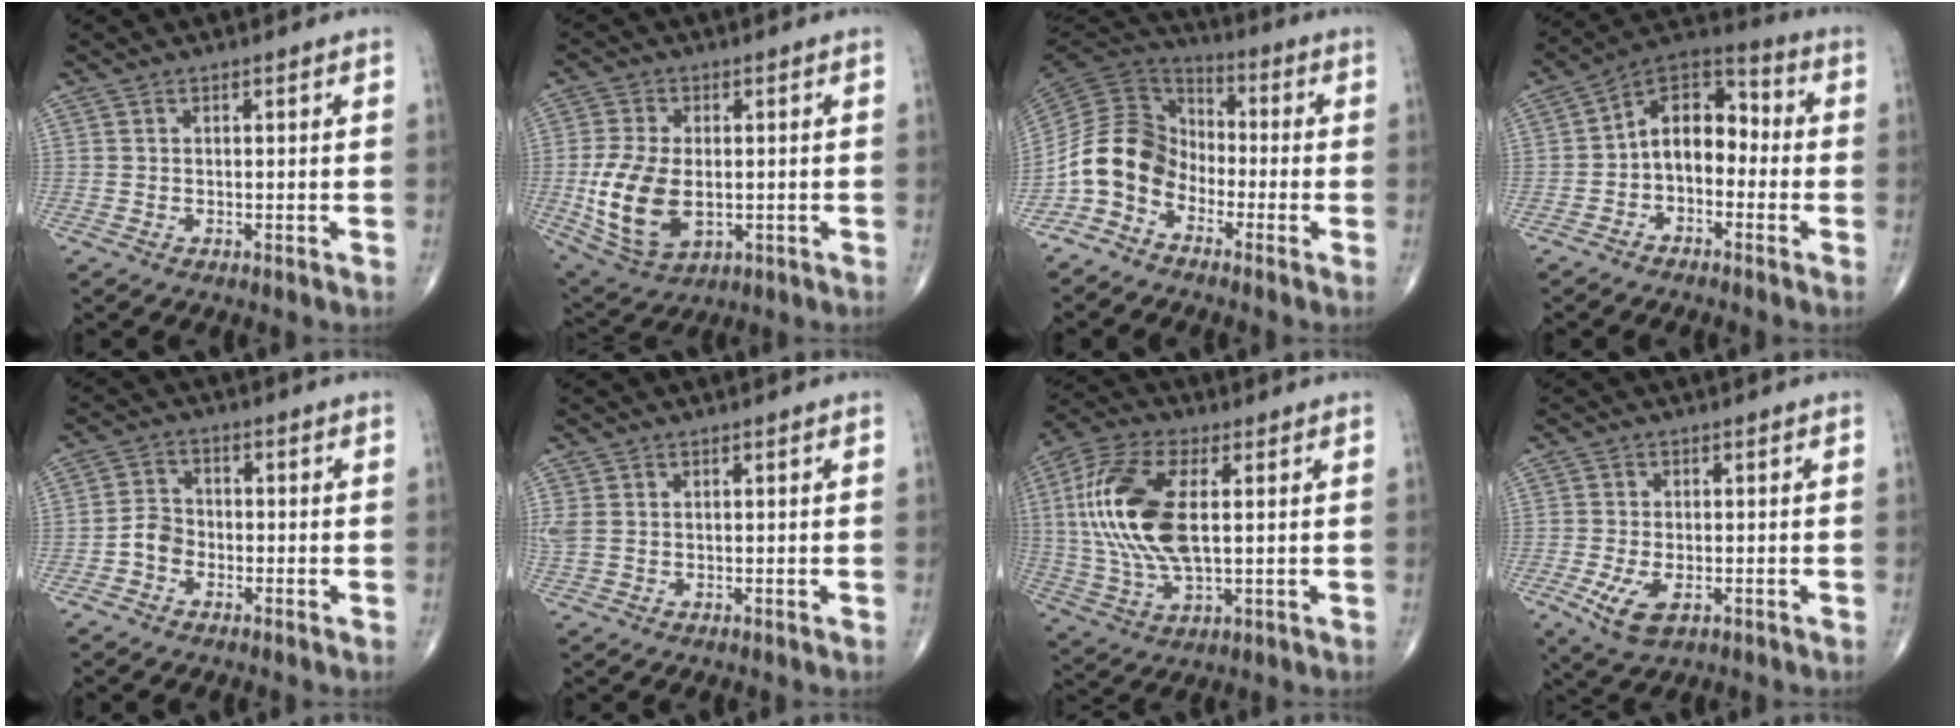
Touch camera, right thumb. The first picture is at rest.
{"total": 13.7, "force": [-1.5, 8.1, 10.9], "torque": [-0.219, -0.010, -0.012]}
{"total": 11.4, "force": [-5.0, 8.5, 5.8], "torque": [-0.098, 0.063, -0.120]}
{"total": 11.0, "force": [-1.7, 7.2, 8.1], "torque": [-0.097, 0.045, -0.047]}
{"total": 3.8, "force": [-1.7, 2.9, 1.7], "torque": [-0.021, 0.017, -0.041]}
{"total": 2.7, "force": [0.5, 1.9, 1.9], "torque": [-0.070, 0.009, 0.014]}
{"total": 18.3, "force": [2.3, 8.5, 16.0], "torque": [-0.354, 0.001, 0.044]}
{"total": 5.9, "force": [-2.0, 3.0, 4.7], "torque": [-0.094, -0.007, -0.029]}